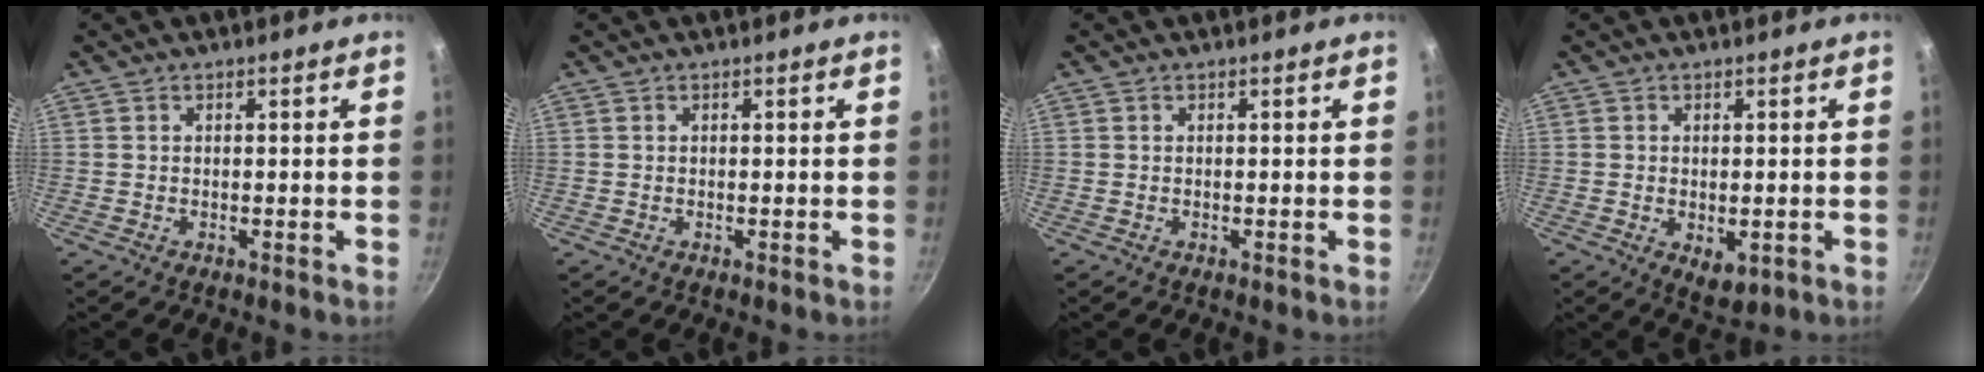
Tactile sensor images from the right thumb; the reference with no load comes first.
{"total": 0.0}
{"total": 0.0}
{"total": 4.6, "force": [-0.9, 2.9, 3.5], "torque": [-0.047, -0.012, -0.006]}